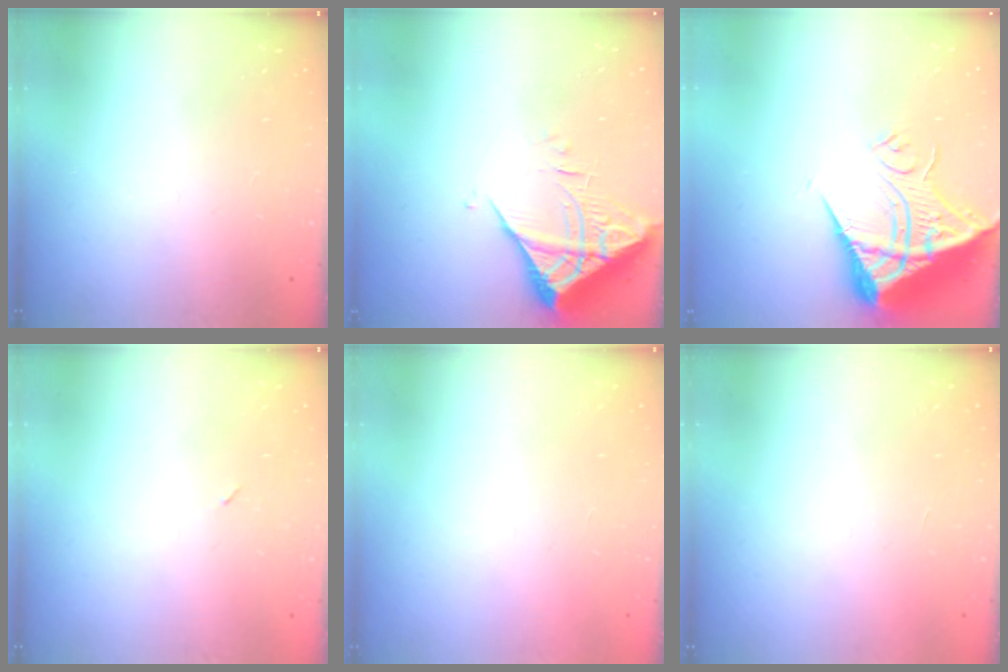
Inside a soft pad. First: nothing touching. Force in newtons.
{"total": 6.6, "press": 6.6, "slide": 0.8}
{"total": 13.2, "press": 13.1, "slide": 1.2}
{"total": 2.1, "press": 1.9, "slide": 1.0}
{"total": 1.5, "press": 1.5, "slide": 0.1}
{"total": 1.5, "press": 1.5, "slide": 0.1}